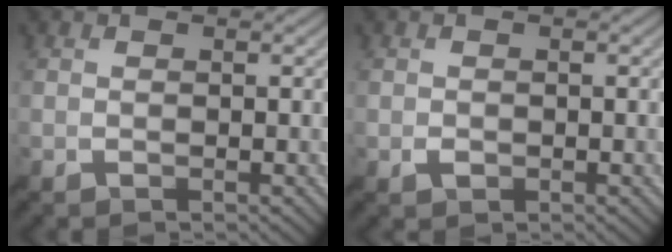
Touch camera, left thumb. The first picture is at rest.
{"total": 0.9, "force": [-0.2, 0.8, 0.3], "torque": [-0.007, -0.001, -0.003]}